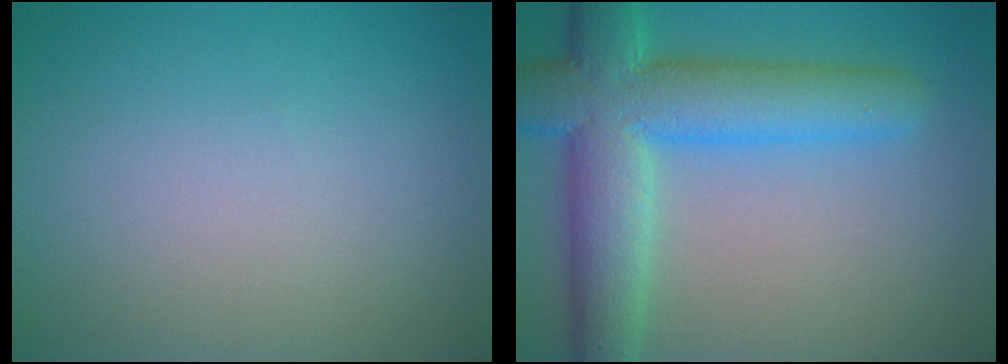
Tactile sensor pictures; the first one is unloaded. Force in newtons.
{"total": 9.5, "press": 9.4, "slide": 0.4}